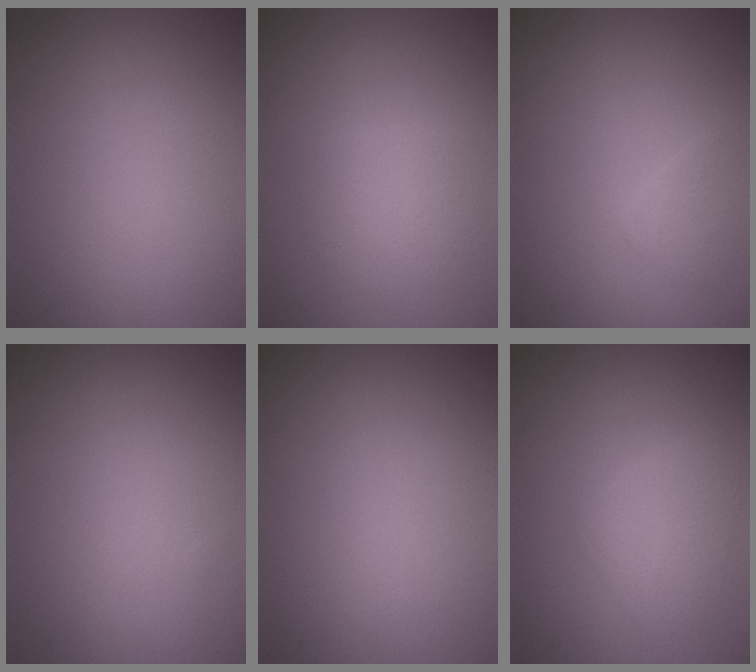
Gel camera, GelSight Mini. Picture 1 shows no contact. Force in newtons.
{"total": 2.3, "press": 2.3, "slide": 0.0}
{"total": 1.1, "press": 1.1, "slide": 0.0}
{"total": 0.0}
{"total": 0.0}
{"total": 2.2, "press": 2.2, "slide": 0.1}